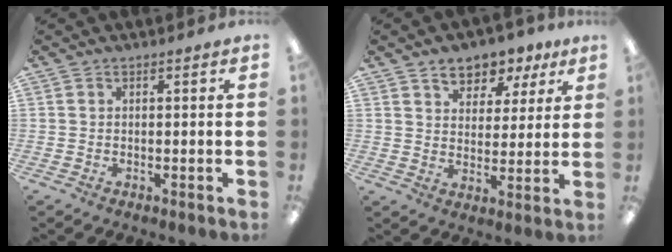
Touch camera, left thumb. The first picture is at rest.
{"total": 7.7, "force": [5.5, 4.7, 2.6], "torque": [-0.038, -0.025, 0.096]}